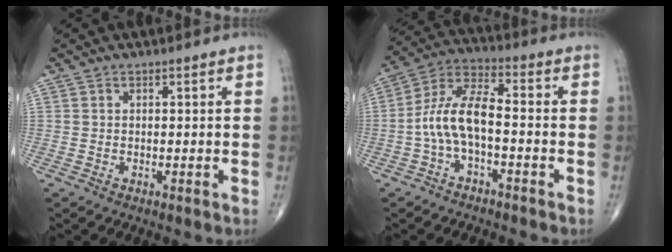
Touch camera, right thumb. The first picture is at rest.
{"total": 9.7, "force": [-2.2, 4.0, 8.5], "torque": [-0.172, 0.045, -0.050]}